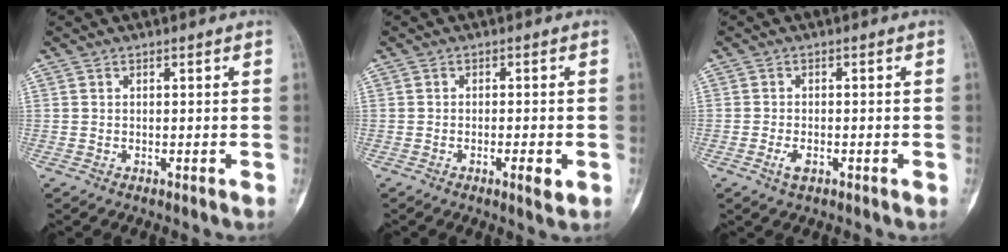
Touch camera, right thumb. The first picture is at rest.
{"total": 3.3, "force": [-1.2, 0.8, 2.9], "torque": [-0.047, -0.002, -0.018]}
{"total": 2.4, "force": [-1.1, 1.2, 1.8], "torque": [-0.037, 0.003, -0.020]}